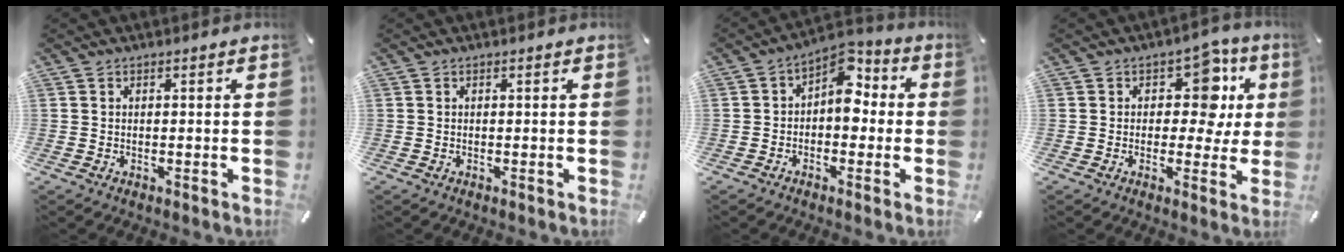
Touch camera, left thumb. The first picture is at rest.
{"total": 0.0}
{"total": 8.2, "force": [1.6, 5.4, 5.9], "torque": [-0.086, -0.013, 0.023]}
{"total": 11.5, "force": [4.1, 7.5, 7.6], "torque": [-0.091, -0.024, 0.067]}